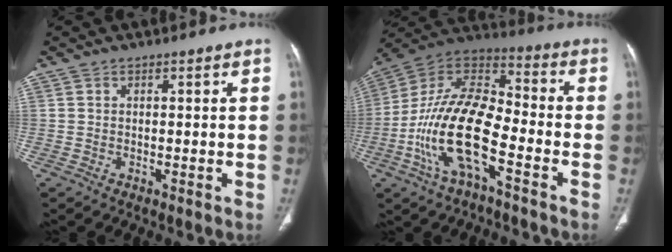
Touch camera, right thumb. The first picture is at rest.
{"total": 19.1, "force": [-6.7, 8.2, 15.8], "torque": [-0.293, 0.059, -0.127]}